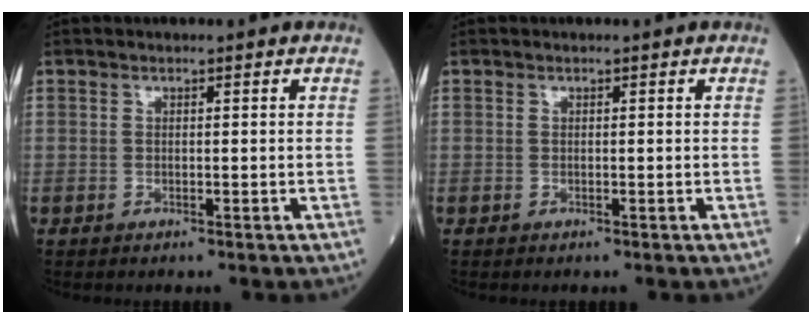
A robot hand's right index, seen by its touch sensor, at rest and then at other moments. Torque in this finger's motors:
{"motor_torque": [0.06, 0.02, 0.03, 0.01]}